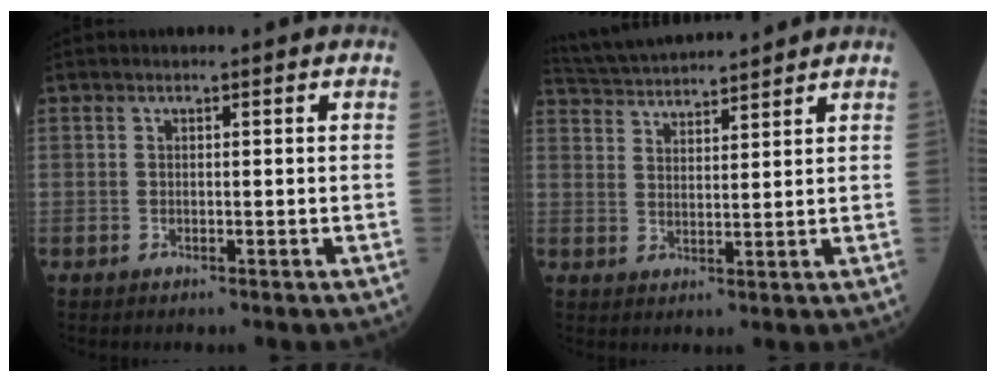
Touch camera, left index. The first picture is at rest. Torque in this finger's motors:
{"motor_torque": [0.00, -0.18, -0.02, 0.00]}